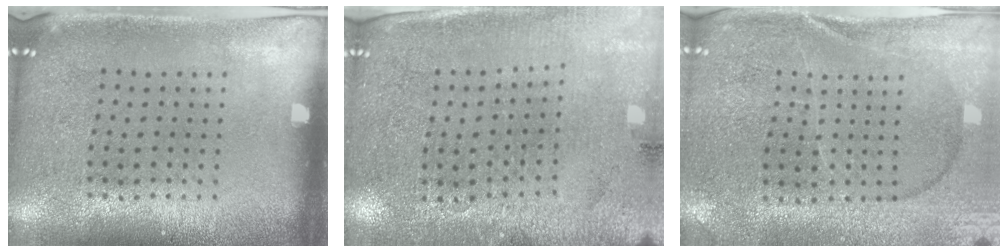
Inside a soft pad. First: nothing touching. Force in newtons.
{"total": 2.8, "press": 2.7, "slide": 0.5}
{"total": 1.3, "press": 1.2, "slide": 0.3}